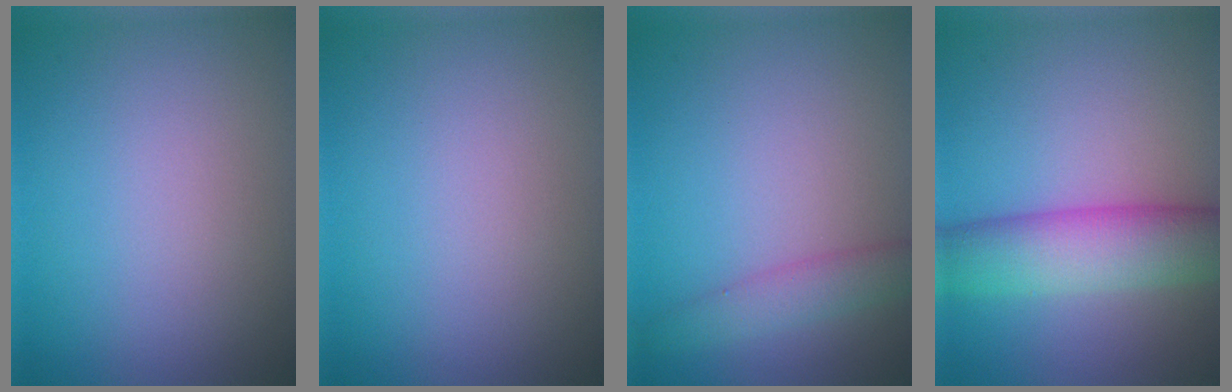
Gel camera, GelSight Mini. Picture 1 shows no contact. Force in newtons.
{"total": 0.0}
{"total": 2.5, "press": 2.5, "slide": 0.1}
{"total": 7.3, "press": 7.2, "slide": 0.5}